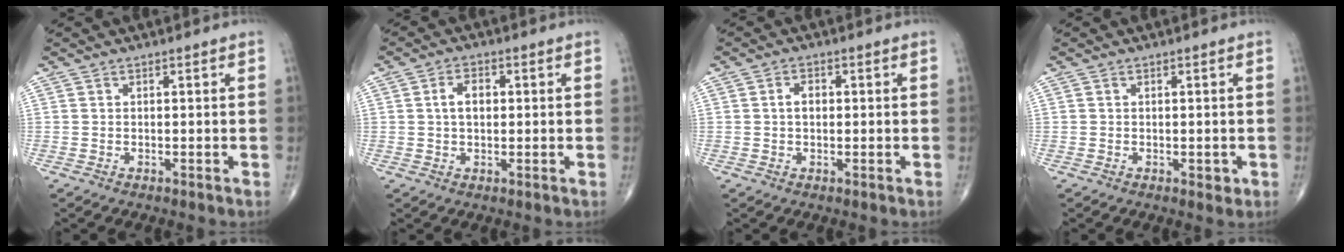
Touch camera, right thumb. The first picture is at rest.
{"total": 4.2, "force": [0.6, 2.6, 3.3], "torque": [-0.053, 0.008, 0.006]}
{"total": 2.6, "force": [0.2, 1.7, 1.9], "torque": [-0.029, 0.007, 0.001]}
{"total": 1.5, "force": [-0.2, 0.9, 1.1], "torque": [-0.006, -0.002, -0.002]}